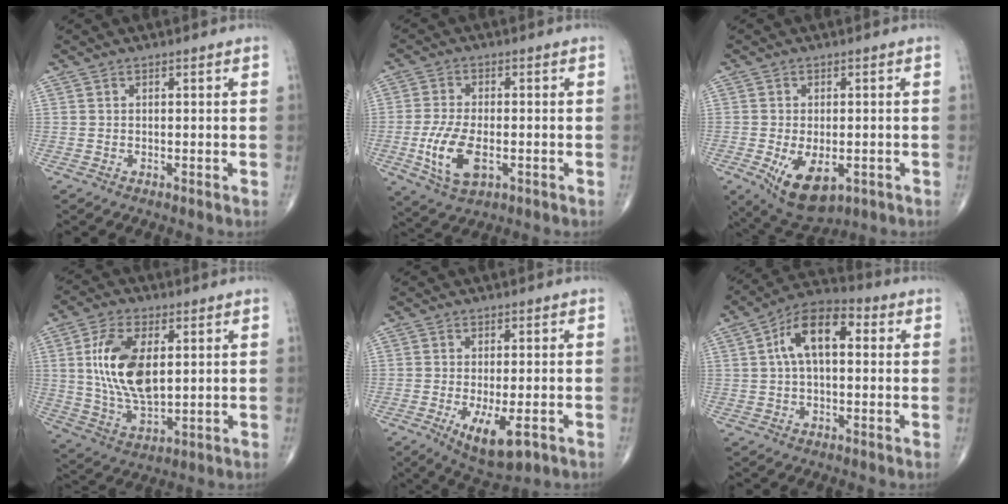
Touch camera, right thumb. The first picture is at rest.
{"total": 9.6, "force": [-2.4, 4.9, 7.9], "torque": [-0.162, -0.003, -0.039]}
{"total": 9.7, "force": [-3.3, 5.3, 7.5], "torque": [-0.115, -0.008, -0.039]}
{"total": 14.8, "force": [2.7, 7.6, 12.4], "torque": [-0.235, -0.014, 0.059]}
{"total": 8.5, "force": [-3.2, 3.3, 7.2], "torque": [-0.118, -0.012, -0.042]}
{"total": 11.4, "force": [2.1, 6.0, 9.4], "torque": [-0.160, 0.032, 0.025]}